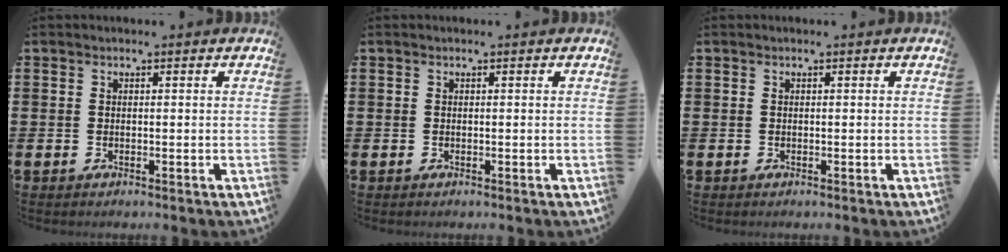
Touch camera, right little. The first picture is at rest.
{"total": 0.0}
{"total": 0.0}